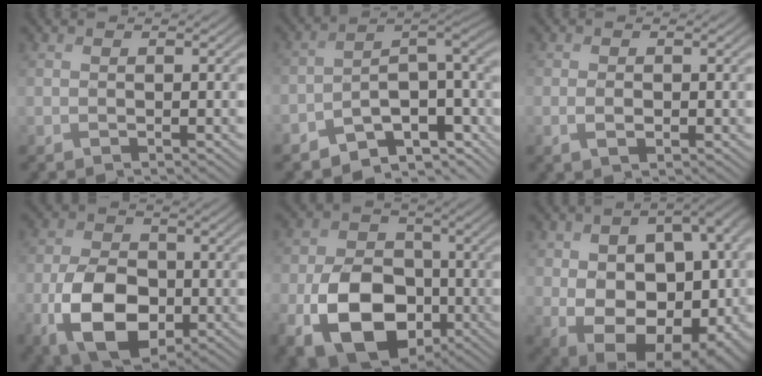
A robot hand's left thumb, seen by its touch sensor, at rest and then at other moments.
{"total": 9.7, "force": [-4.3, 4.9, 7.1], "torque": [-0.105, -0.019, -0.076]}
{"total": 1.2, "force": [-0.5, 0.8, 0.8], "torque": [-0.019, -0.003, -0.007]}
{"total": 11.1, "force": [-3.1, 7.1, 7.9], "torque": [-0.179, -0.019, -0.063]}
{"total": 13.5, "force": [-4.6, 9.5, 8.5], "torque": [-0.173, -0.033, -0.092]}
{"total": 19.7, "force": [-0.3, 13.4, 14.5], "torque": [-0.222, -0.039, 0.051]}